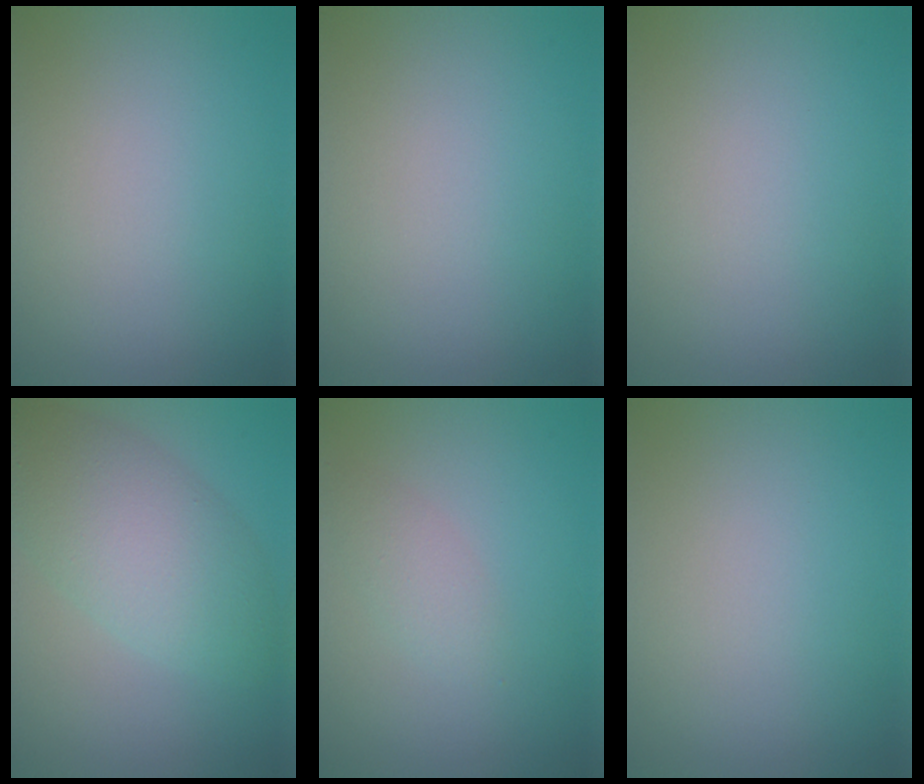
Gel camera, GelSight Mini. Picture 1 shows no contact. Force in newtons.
{"total": 0.0}
{"total": 0.0}
{"total": 6.7, "press": 6.7, "slide": 0.2}
{"total": 1.7, "press": 1.7, "slide": 0.0}
{"total": 0.0}